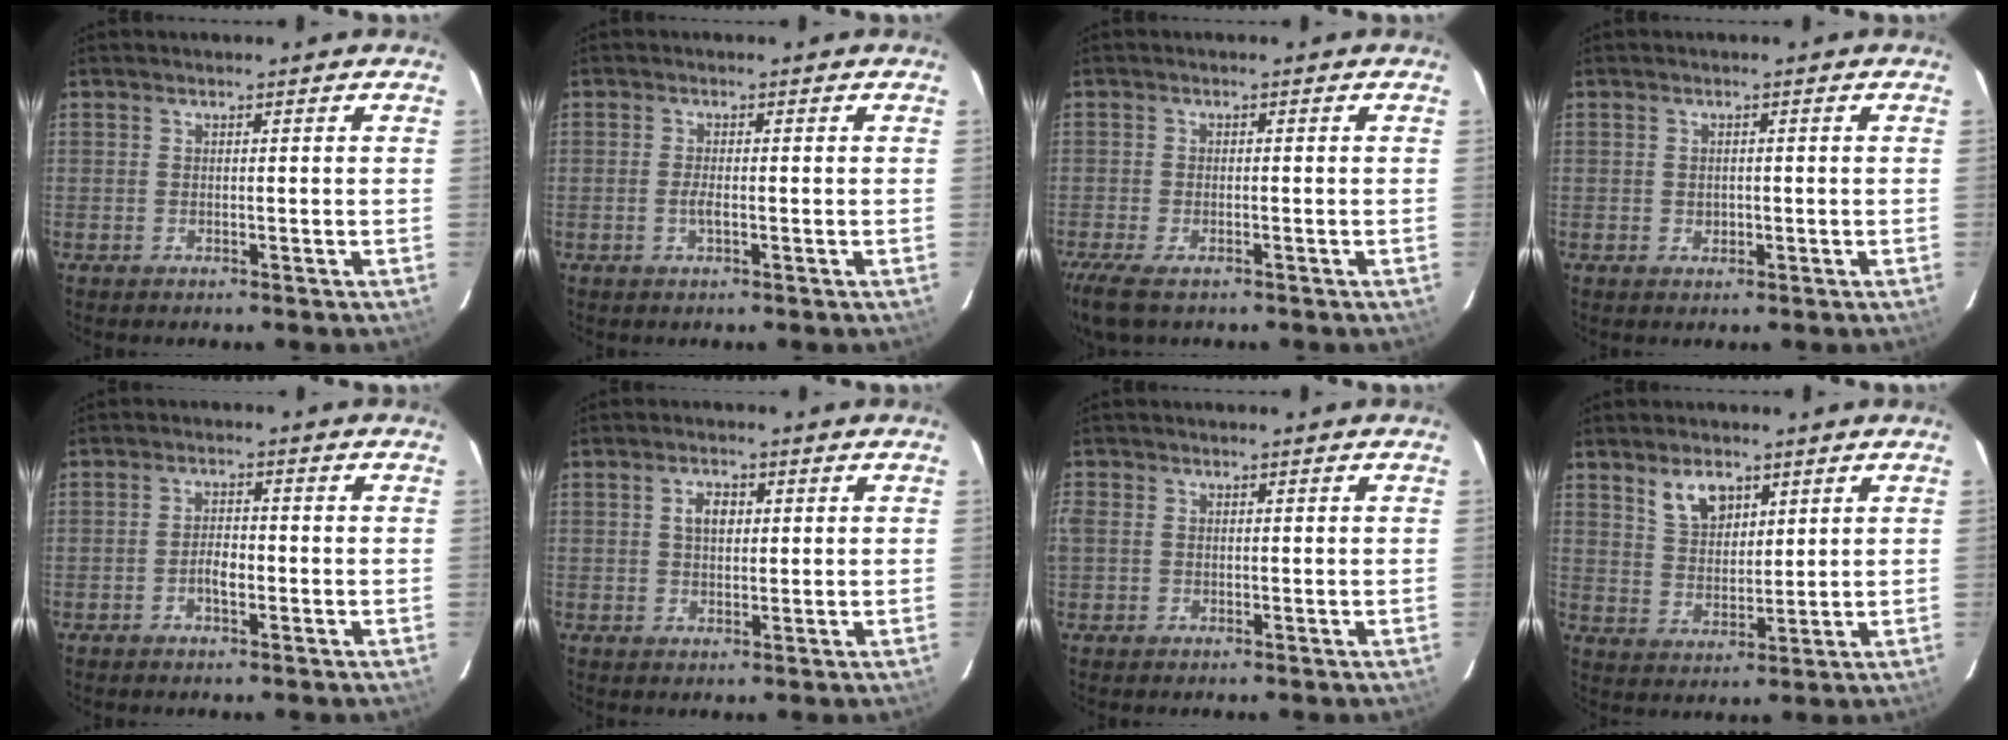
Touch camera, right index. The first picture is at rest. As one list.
[{"total": 1.6, "force": [-0.5, 0.3, 1.5], "torque": [-0.033, -0.001, -0.009]}, {"total": 7.2, "force": [-5.1, 2.8, 4.2], "torque": [-0.107, -0.029, -0.094]}, {"total": 1.2, "force": [-0.2, 1.1, 0.4], "torque": [-0.006, 0.001, 0.000]}, {"total": 2.7, "force": [-1.2, 1.1, 2.2], "torque": [-0.045, 0.005, -0.021]}, {"total": 3.3, "force": [0.9, 2.2, 2.3], "torque": [-0.036, 0.011, 0.017]}, {"total": 2.3, "force": [-0.4, 1.9, 1.2], "torque": [-0.024, -0.001, -0.012]}, {"total": 6.7, "force": [3.9, 3.7, 3.9], "torque": [-0.067, 0.008, 0.079]}]